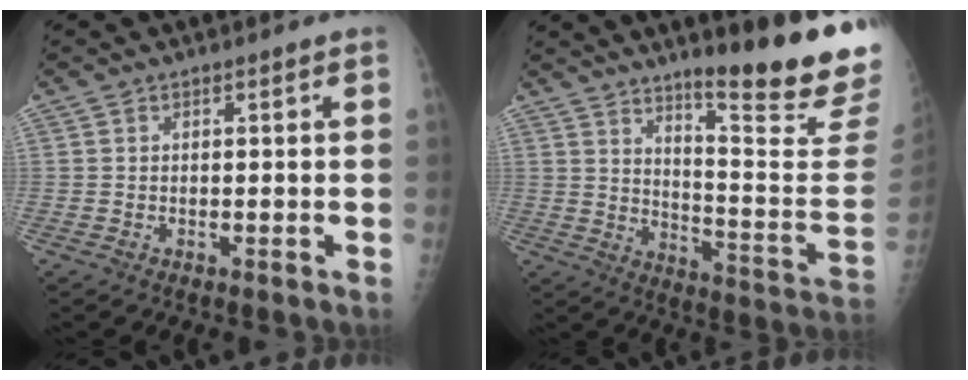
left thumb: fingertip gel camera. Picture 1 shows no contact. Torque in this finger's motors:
{"motor_torque": [0.75, 0.25, 1.11, -1.66, 0.07]}